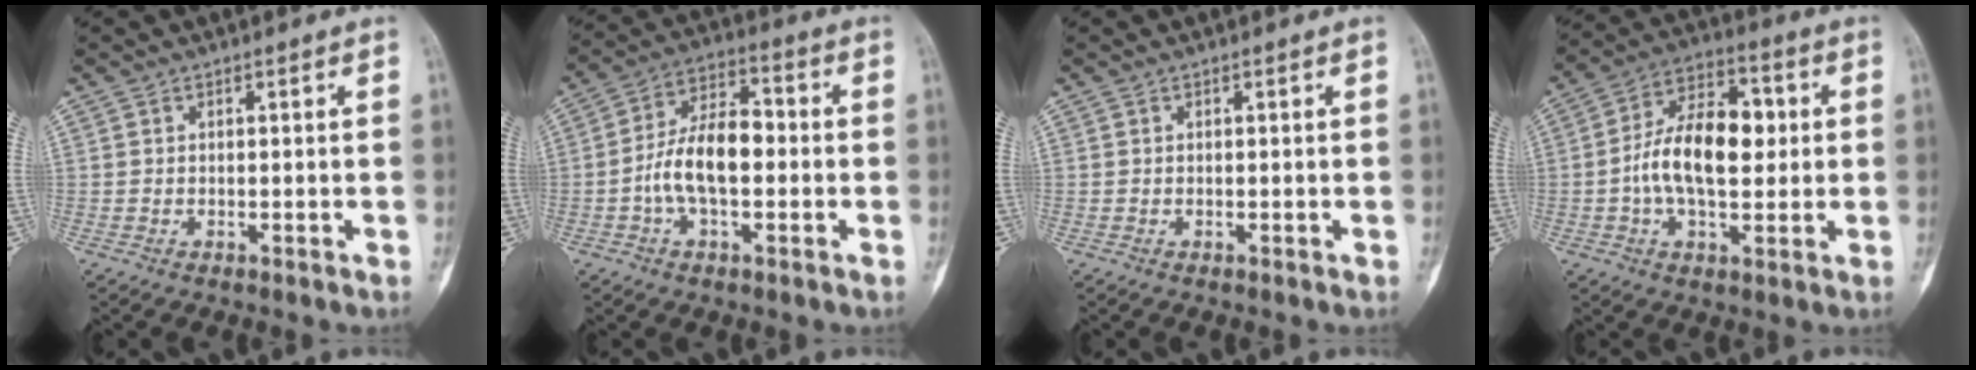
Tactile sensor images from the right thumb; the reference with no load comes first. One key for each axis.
{"total": 11.8, "fx": -1.5, "fy": 6.2, "fz": 10.0, "tx": -0.176, "ty": 0.035, "tz": -0.035}
{"total": 0.0}
{"total": 14.9, "fx": 0.3, "fy": 8.4, "fz": 12.3, "tx": -0.194, "ty": 0.024, "tz": -0.003}